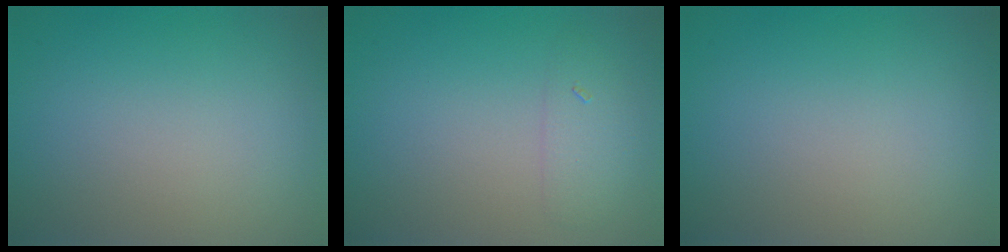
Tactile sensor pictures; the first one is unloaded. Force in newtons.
{"total": 1.6, "press": 1.6, "slide": 0.1}
{"total": 0.0}